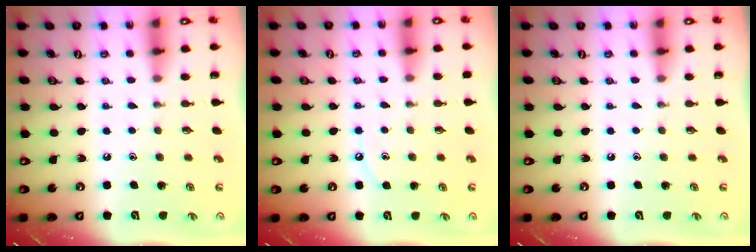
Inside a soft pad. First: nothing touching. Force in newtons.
{"total": 5.3, "press": 5.2, "slide": 0.8}
{"total": 0.0}